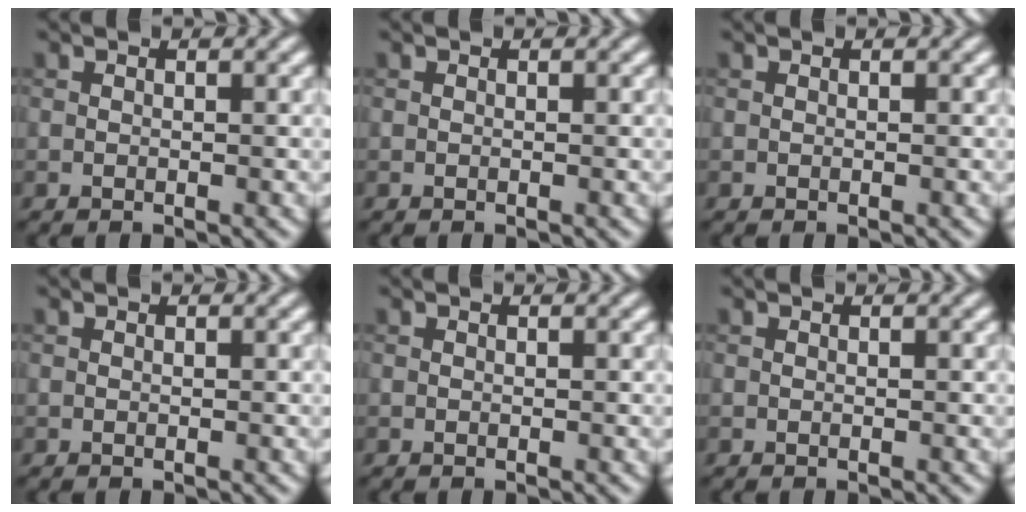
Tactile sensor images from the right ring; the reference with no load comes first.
{"total": 0.0}
{"total": 0.0}
{"total": 0.0}
{"total": 0.0}
{"total": 0.0}